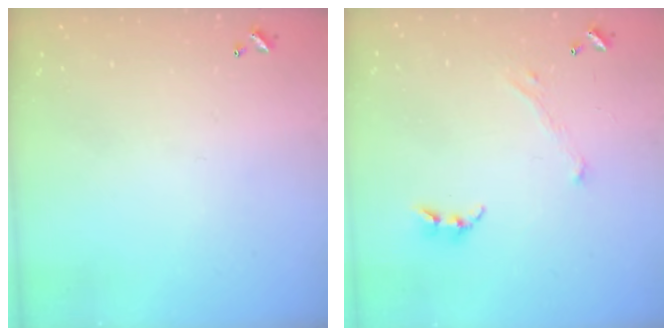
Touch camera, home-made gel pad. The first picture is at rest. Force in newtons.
{"total": 1.7, "press": 1.6, "slide": 0.5}